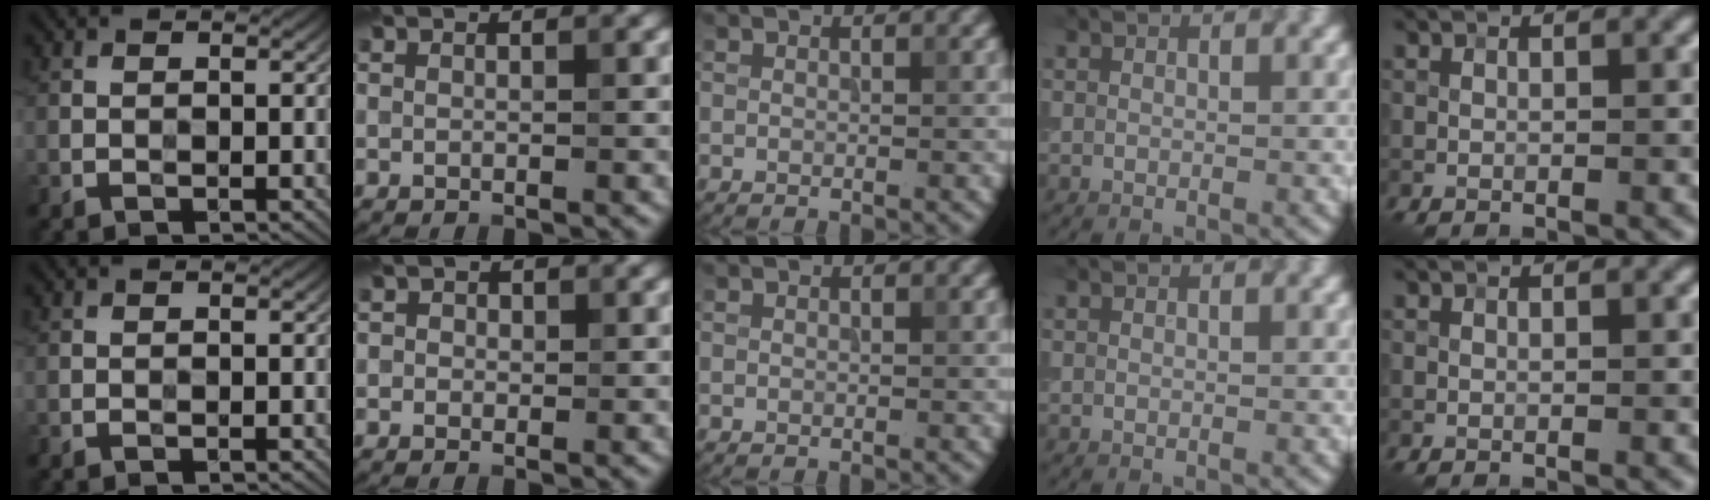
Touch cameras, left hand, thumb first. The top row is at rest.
{"index": {"total": 0.9, "force": [-0.1, 0.9, 0.1], "torque": [0.007, -0.006, -0.003]}}